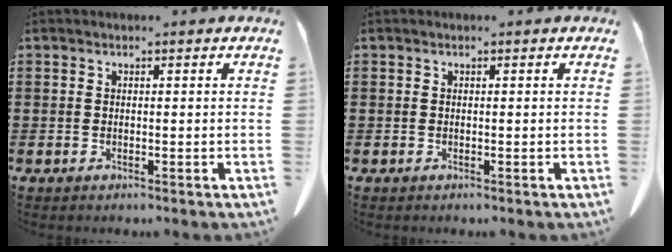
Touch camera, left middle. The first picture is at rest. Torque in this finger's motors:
{"motor_torque": [0.00, 0.00, -0.02, 0.00]}